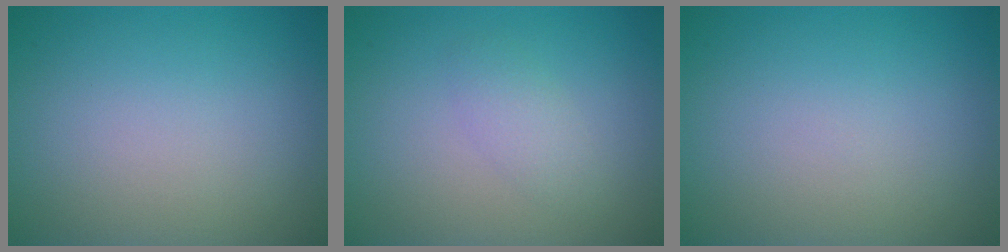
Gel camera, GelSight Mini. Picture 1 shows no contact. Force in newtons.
{"total": 1.6, "press": 1.6, "slide": 0.1}
{"total": 0.0}